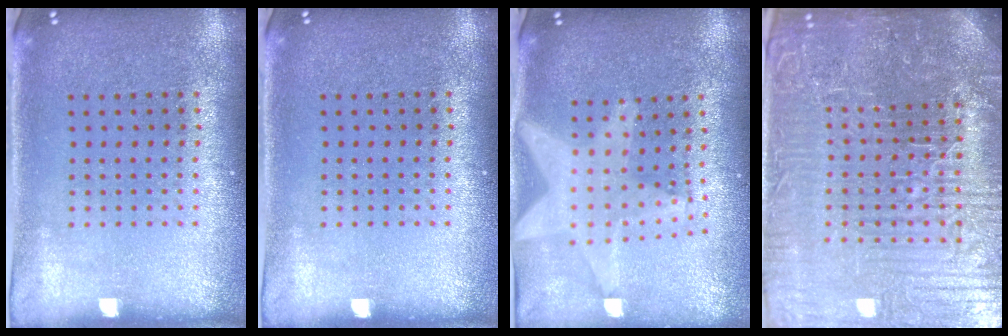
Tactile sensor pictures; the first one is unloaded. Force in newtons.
{"total": 0.0}
{"total": 2.2, "press": 1.8, "slide": 1.3}
{"total": 6.8, "press": 6.1, "slide": 3.0}